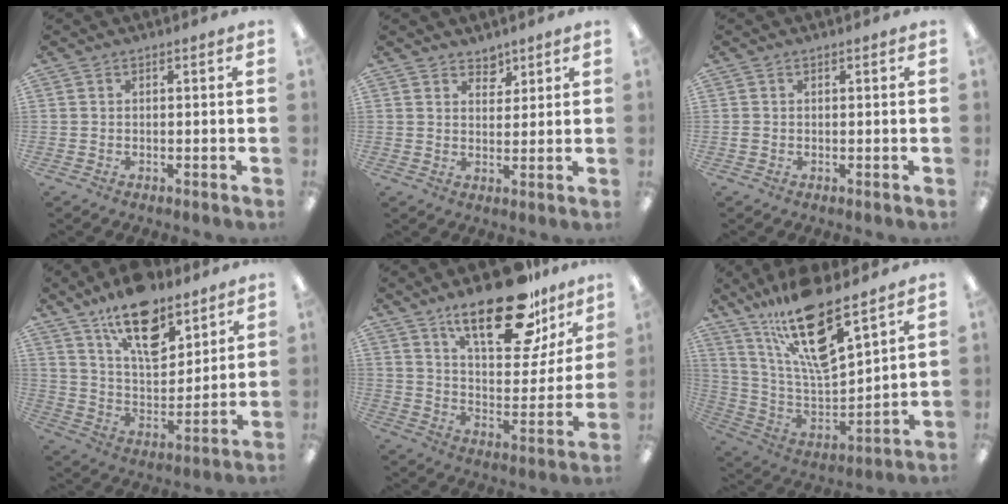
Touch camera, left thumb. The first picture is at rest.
{"total": 3.8, "force": [3.2, 1.9, 0.3], "torque": [0.010, -0.023, 0.056]}
{"total": 0.6, "force": [-0.1, 0.6, 0.2], "torque": [-0.004, 0.004, -0.003]}
{"total": 16.9, "force": [11.8, 7.9, 9.2], "torque": [-0.147, -0.062, 0.205]}
{"total": 24.3, "force": [16.0, 9.9, 15.4], "torque": [-0.224, -0.089, 0.266]}
{"total": 19.4, "force": [14.2, 4.7, 12.4], "torque": [-0.238, -0.094, 0.240]}